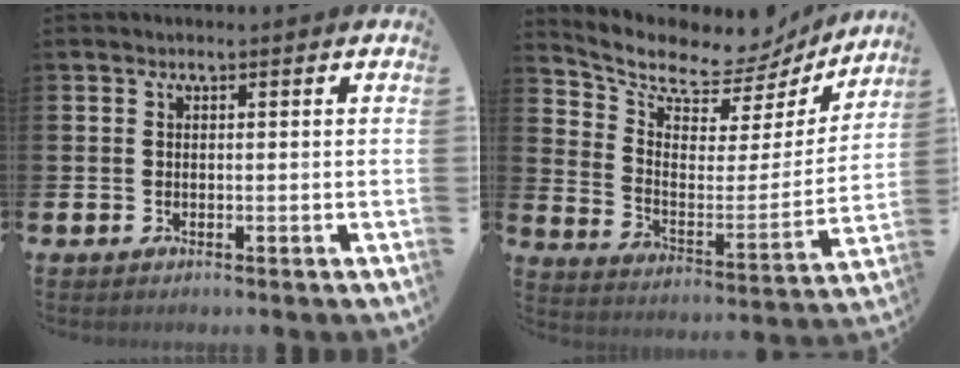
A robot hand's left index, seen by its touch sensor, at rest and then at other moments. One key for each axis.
{"total": 8.8, "fx": 8.0, "fy": 3.0, "fz": 2.1, "tx": -0.078, "ty": -0.068, "tz": 0.130}